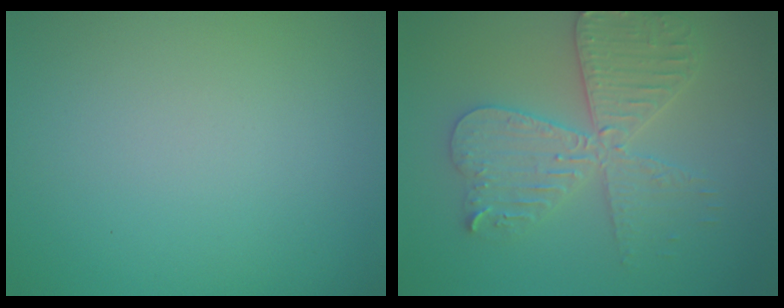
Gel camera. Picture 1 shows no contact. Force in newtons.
{"total": 5.7, "press": 5.6, "slide": 0.7}